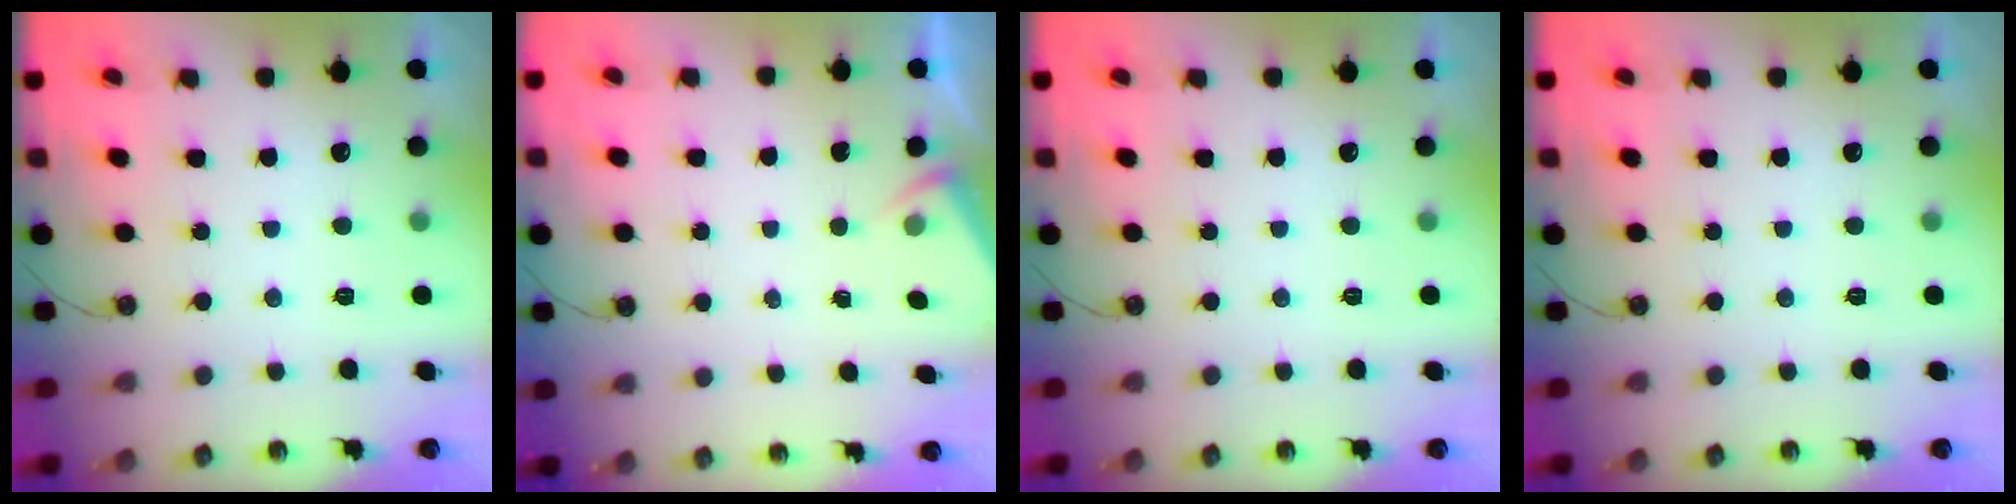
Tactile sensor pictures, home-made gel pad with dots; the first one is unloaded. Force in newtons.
{"total": 2.1, "press": 2.1, "slide": 0.3}
{"total": 0.0}
{"total": 0.0}